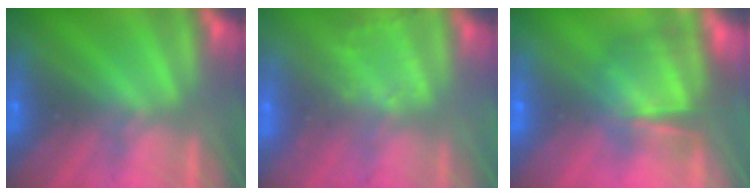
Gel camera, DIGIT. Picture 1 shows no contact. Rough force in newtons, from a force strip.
{"total": 2.8}
{"total": 7.5}